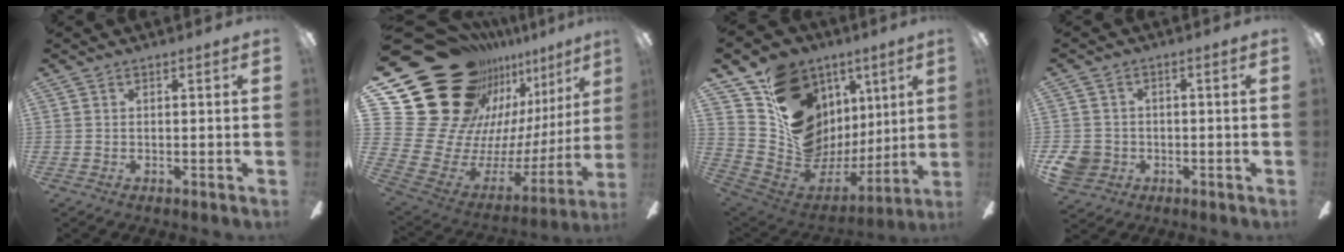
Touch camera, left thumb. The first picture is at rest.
{"total": 32.1, "force": [18.2, 20.3, 17.1], "torque": [-0.289, -0.167, 0.394]}
{"total": 20.0, "force": [7.2, 16.1, 9.4], "torque": [-0.154, -0.038, 0.162]}
{"total": 6.4, "force": [-1.7, 5.7, 2.4], "torque": [-0.063, 0.014, -0.032]}